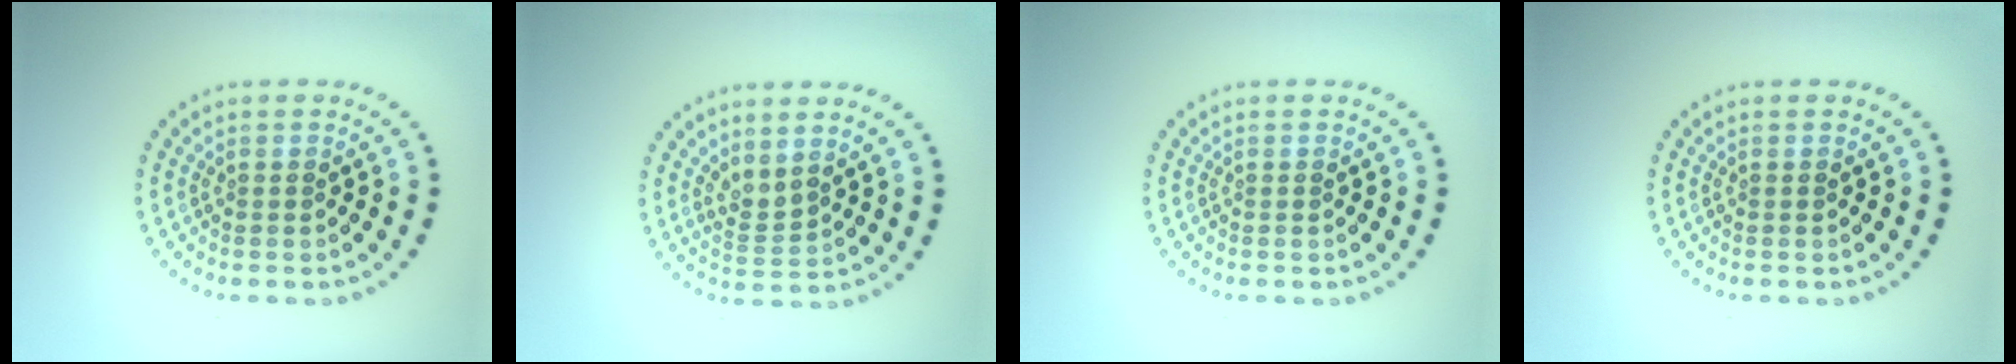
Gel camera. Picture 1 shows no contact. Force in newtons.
{"total": 1.6, "press": 1.1, "slide": 1.1}
{"total": 0.0}
{"total": 0.0}